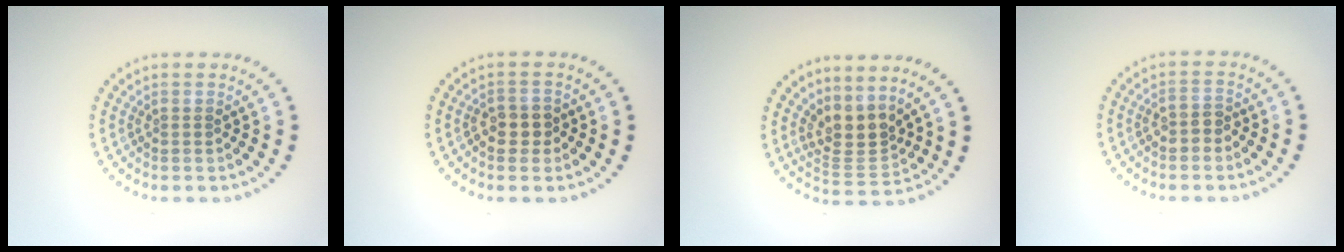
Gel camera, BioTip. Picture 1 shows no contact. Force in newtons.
{"total": 1.7, "press": 1.6, "slide": 0.5}
{"total": 3.2, "press": 2.4, "slide": 2.1}
{"total": 1.6, "press": 1.5, "slide": 0.5}